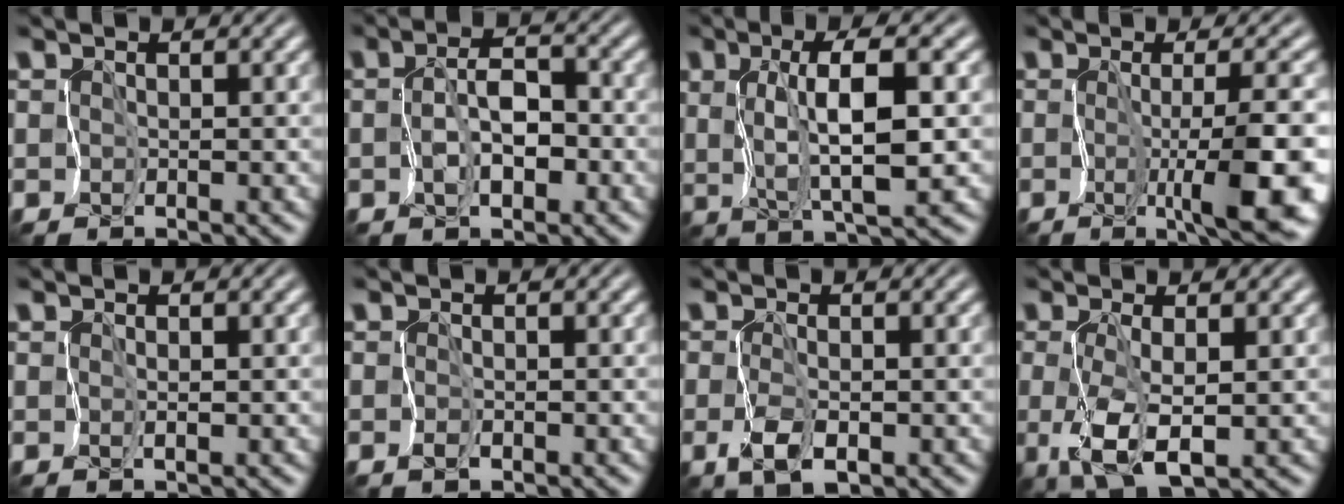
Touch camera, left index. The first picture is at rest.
{"total": 3.7, "force": [-1.2, 1.9, 2.9], "torque": [-0.054, -0.001, -0.022]}
{"total": 5.8, "force": [0.7, 1.8, 5.4], "torque": [-0.106, -0.002, 0.016]}
{"total": 6.8, "force": [-1.9, 0.5, 6.6], "torque": [-0.105, -0.009, -0.028]}
{"total": 0.6, "force": [0.0, 0.2, 0.5], "torque": [-0.010, -0.001, 0.002]}
{"total": 0.7, "force": [-0.4, 0.4, 0.5], "torque": [-0.010, -0.005, -0.007]}
{"total": 2.5, "force": [-0.9, 1.0, 2.1], "torque": [-0.046, -0.008, -0.015]}
{"total": 4.1, "force": [-0.5, 1.3, 3.9], "torque": [-0.086, -0.007, -0.006]}